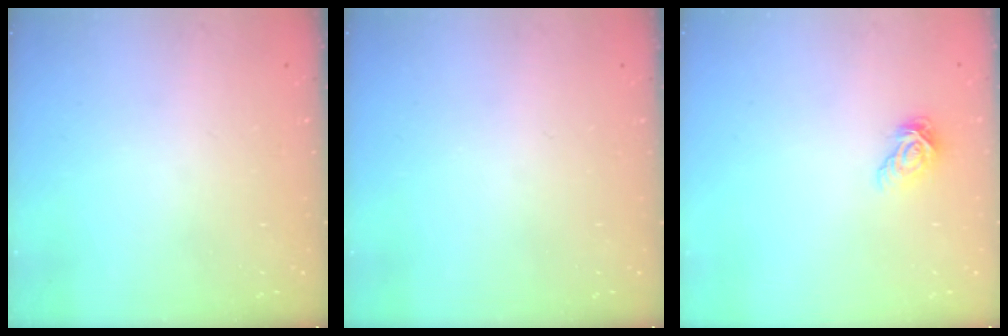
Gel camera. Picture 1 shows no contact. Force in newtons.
{"total": 0.0}
{"total": 8.0, "press": 7.9, "slide": 1.2}